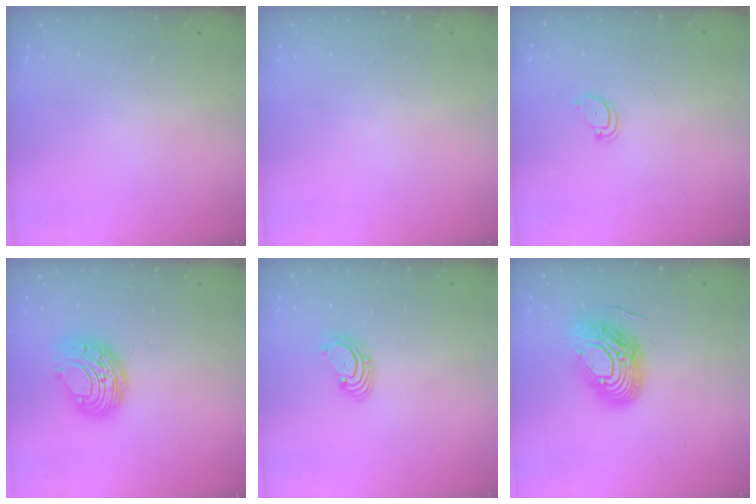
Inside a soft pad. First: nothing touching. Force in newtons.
{"total": 0.0}
{"total": 2.4, "press": 2.4, "slide": 0.2}
{"total": 10.1, "press": 10.1, "slide": 0.8}
{"total": 2.9, "press": 2.9, "slide": 0.3}
{"total": 15.0, "press": 14.9, "slide": 1.5}